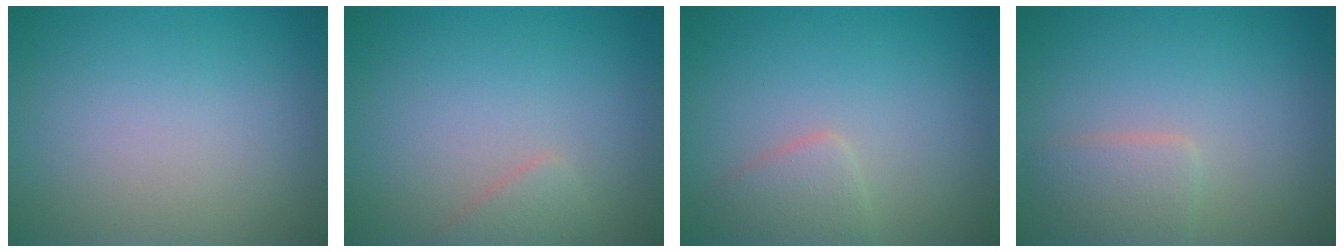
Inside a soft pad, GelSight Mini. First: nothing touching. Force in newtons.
{"total": 1.3, "press": 1.3, "slide": 0.1}
{"total": 2.2, "press": 2.2, "slide": 0.1}
{"total": 2.3, "press": 2.3, "slide": 0.1}